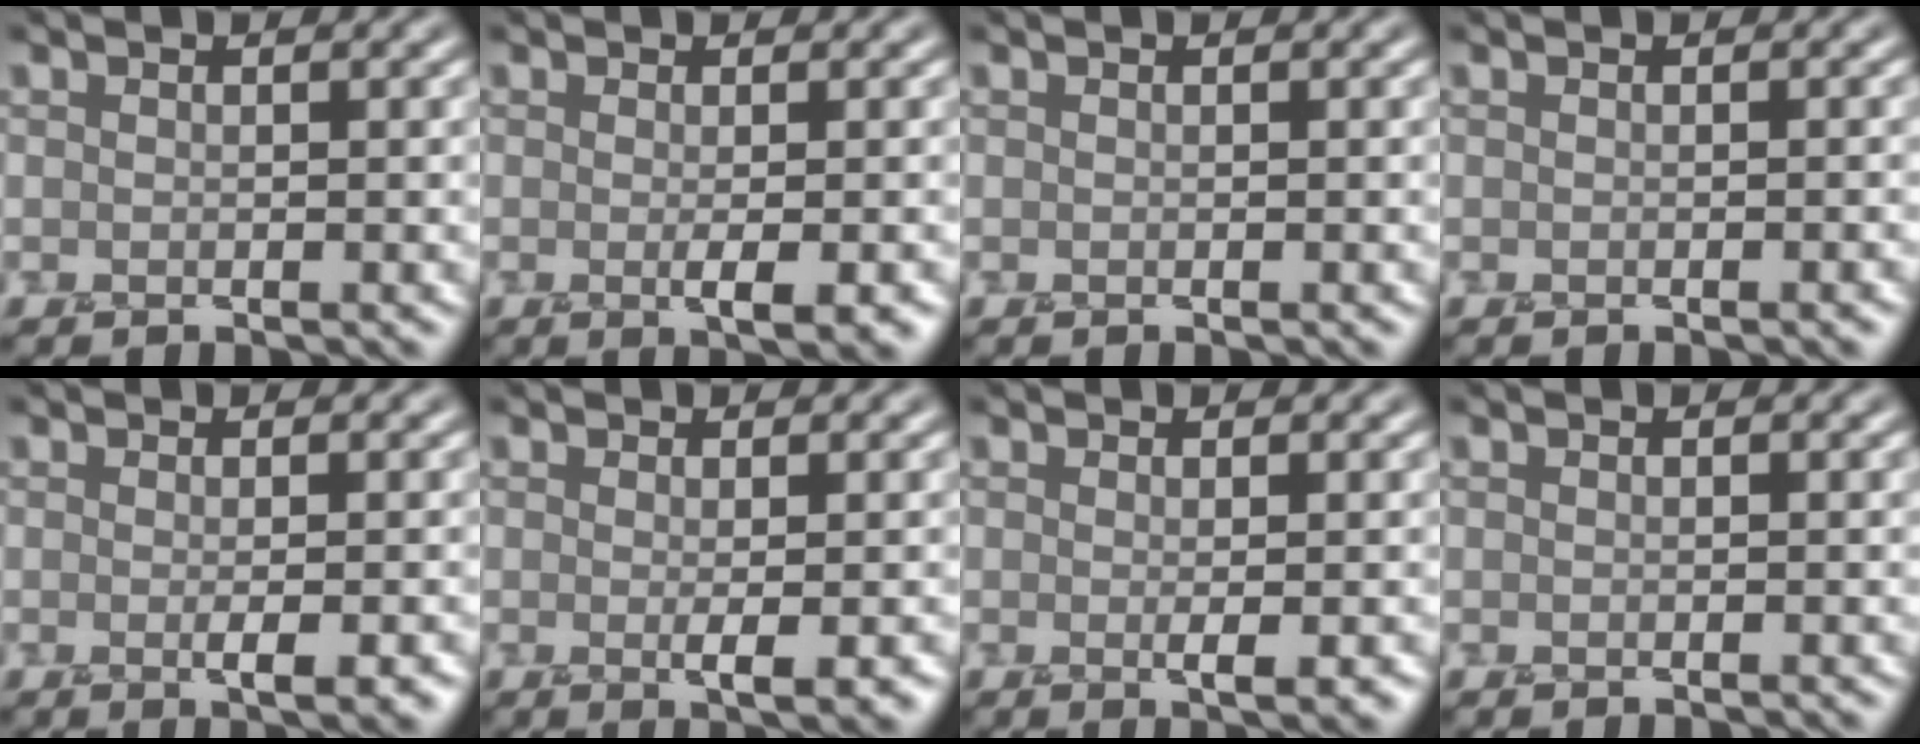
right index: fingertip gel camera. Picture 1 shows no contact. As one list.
[{"total": 2.6, "force": [-0.4, 0.6, 2.5], "torque": [-0.032, -0.002, -0.006]}, {"total": 0.0}, {"total": 0.8, "force": [-0.3, 0.1, 0.7], "torque": [-0.005, 0.003, -0.005]}, {"total": 2.4, "force": [-0.4, 0.6, 2.3], "torque": [-0.027, -0.002, -0.005]}, {"total": 2.1, "force": [-0.1, 0.4, 2.1], "torque": [-0.028, -0.003, -0.002]}, {"total": 1.7, "force": [-0.1, 0.3, 1.7], "torque": [-0.023, -0.004, -0.003]}, {"total": 0.0}]